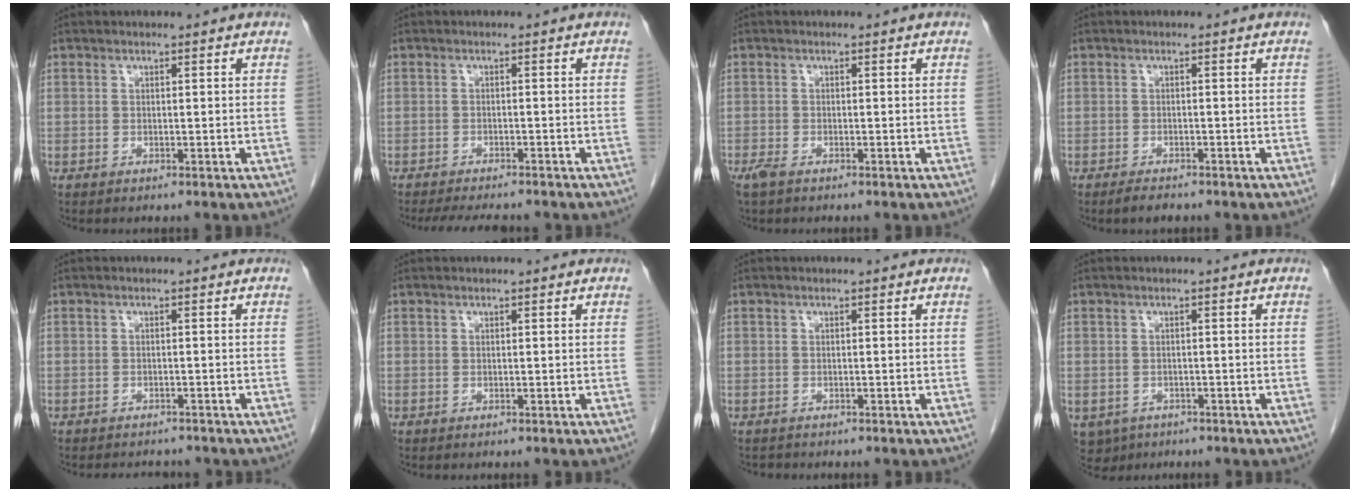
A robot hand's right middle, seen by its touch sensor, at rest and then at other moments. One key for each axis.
{"total": 7.7, "fx": -6.8, "fy": 1.7, "fz": 3.2, "tx": -0.045, "ty": -0.010, "tz": -0.095}
{"total": 2.0, "fx": -1.4, "fy": 0.7, "fz": 1.2, "tx": -0.033, "ty": -0.006, "tz": -0.026}
{"total": 2.0, "fx": -1.6, "fy": 0.6, "fz": 1.0, "tx": -0.023, "ty": -0.004, "tz": -0.023}
{"total": 4.3, "fx": -4.0, "fy": 1.5, "fz": 0.9, "tx": -0.010, "ty": -0.001, "tz": -0.050}
{"total": 0.0}
{"total": 0.6, "fx": -0.6, "fy": 0.2, "fz": -0.1, "tx": -0.008, "ty": -0.002, "tz": -0.012}
{"total": 5.2, "fx": -3.1, "fy": 3.9, "fz": 1.4, "tx": -0.028, "ty": -0.001, "tz": -0.043}